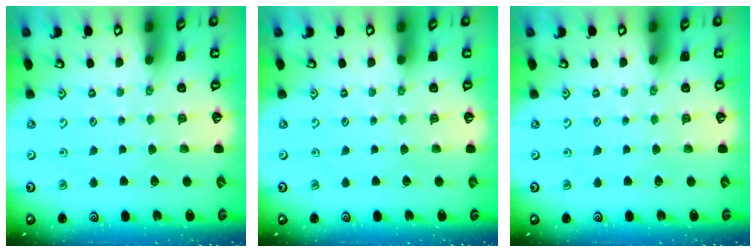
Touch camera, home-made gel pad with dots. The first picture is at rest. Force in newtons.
{"total": 0.0}
{"total": 0.0}